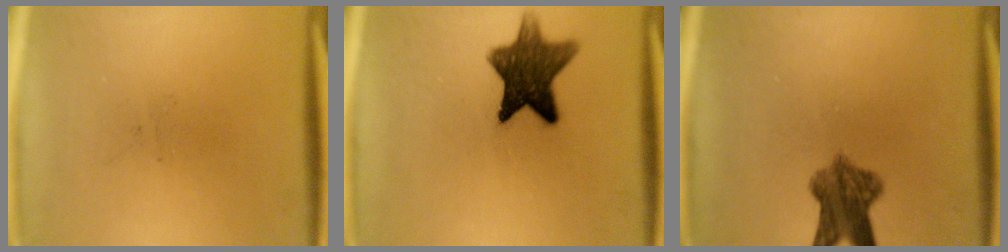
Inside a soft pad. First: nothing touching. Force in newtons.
{"total": 10.7}
{"total": 6.8}